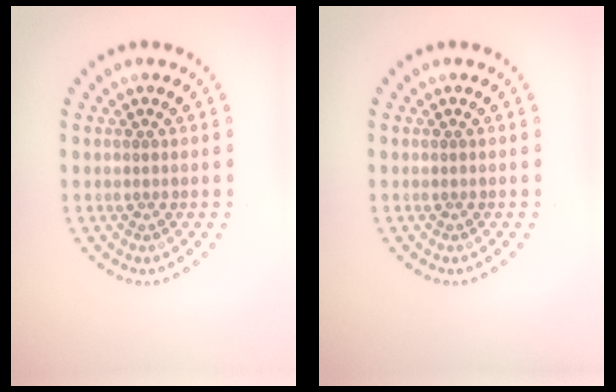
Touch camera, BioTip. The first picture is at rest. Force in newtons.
{"total": 0.0}